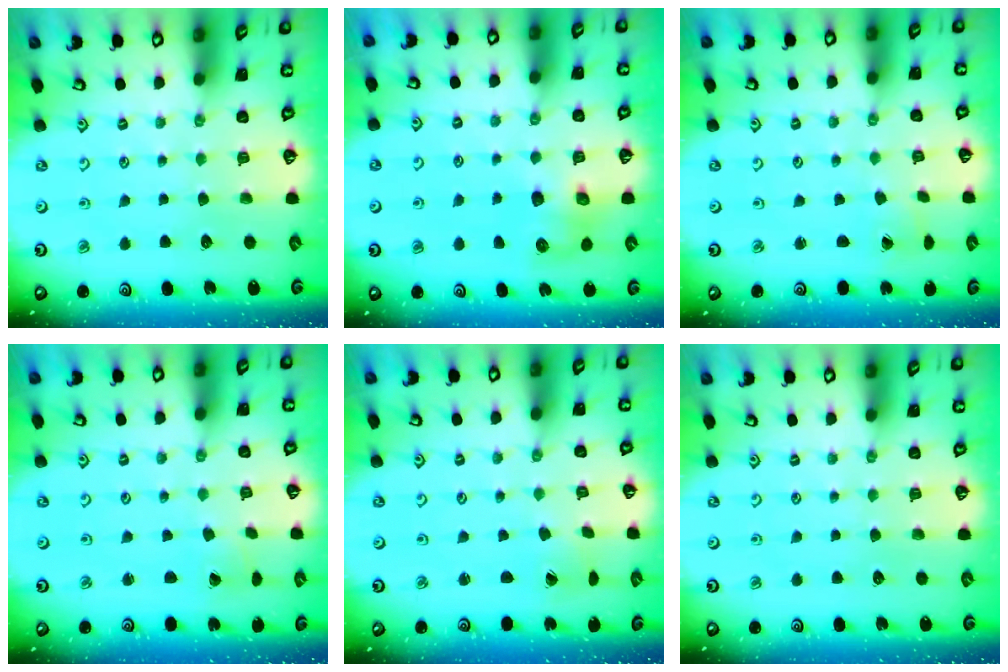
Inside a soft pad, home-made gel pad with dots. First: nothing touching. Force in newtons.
{"total": 7.4, "press": 7.4, "slide": 0.8}
{"total": 0.0}
{"total": 1.7, "press": 1.7, "slide": 0.3}
{"total": 1.7, "press": 1.7, "slide": 0.1}
{"total": 0.0}